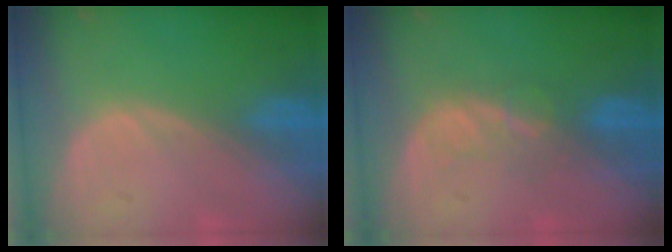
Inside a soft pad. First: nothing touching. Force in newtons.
{"total": 3.3, "press": 3.3, "slide": 0.5}